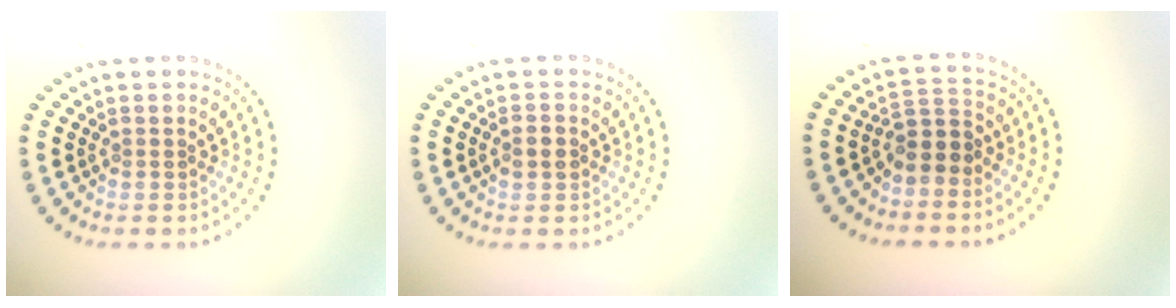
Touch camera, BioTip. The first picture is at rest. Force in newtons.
{"total": 1.2, "press": 1.2, "slide": 0.2}
{"total": 2.6, "press": 2.1, "slide": 1.5}